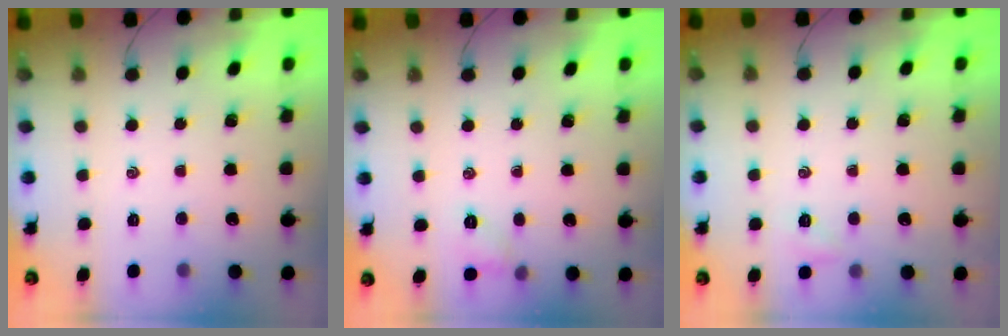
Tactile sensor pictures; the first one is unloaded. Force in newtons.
{"total": 5.6, "press": 5.5, "slide": 1.3}
{"total": 3.3, "press": 3.2, "slide": 1.1}